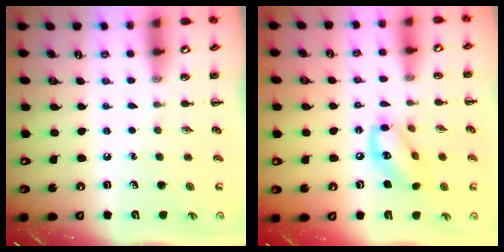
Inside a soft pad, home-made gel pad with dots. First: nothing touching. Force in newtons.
{"total": 12.4, "press": 12.2, "slide": 2.6}